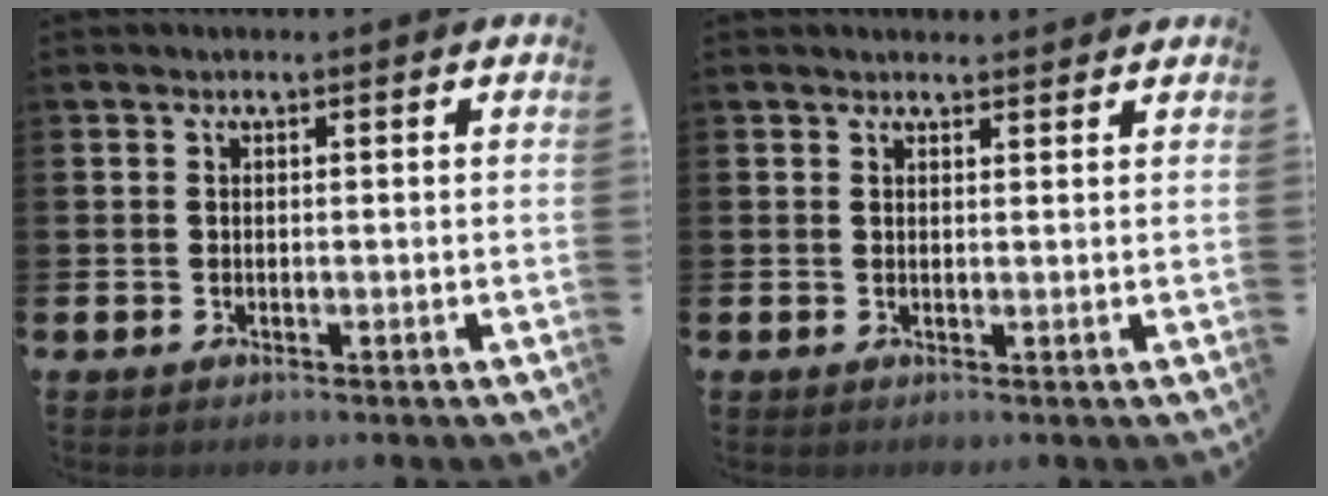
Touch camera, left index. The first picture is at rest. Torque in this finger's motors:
{"motor_torque": [0.11, -0.19, 0.02, -0.04]}